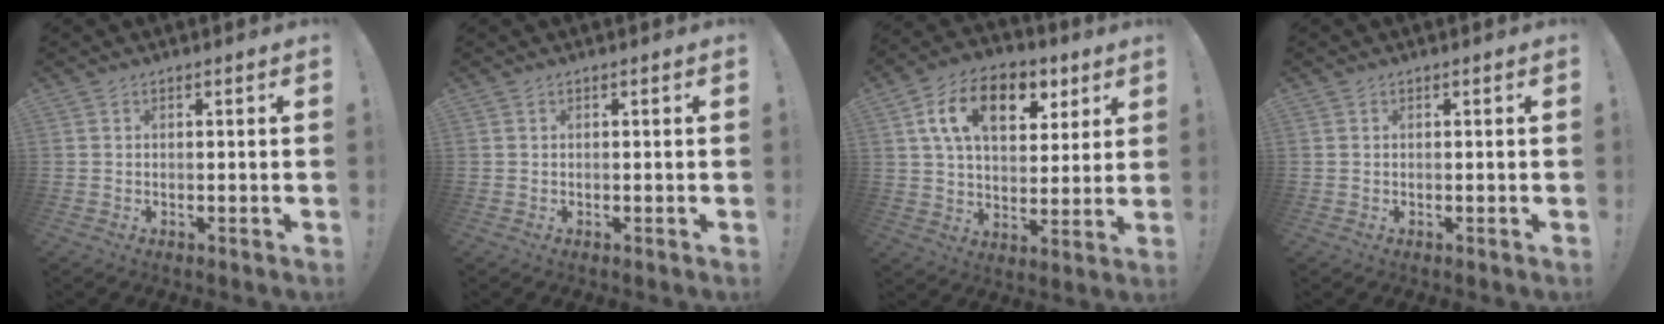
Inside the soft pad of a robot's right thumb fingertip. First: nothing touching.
{"total": 0.0}
{"total": 17.0, "force": [7.1, 10.7, 11.2], "torque": [-0.170, -0.022, 0.125]}
{"total": 0.0}